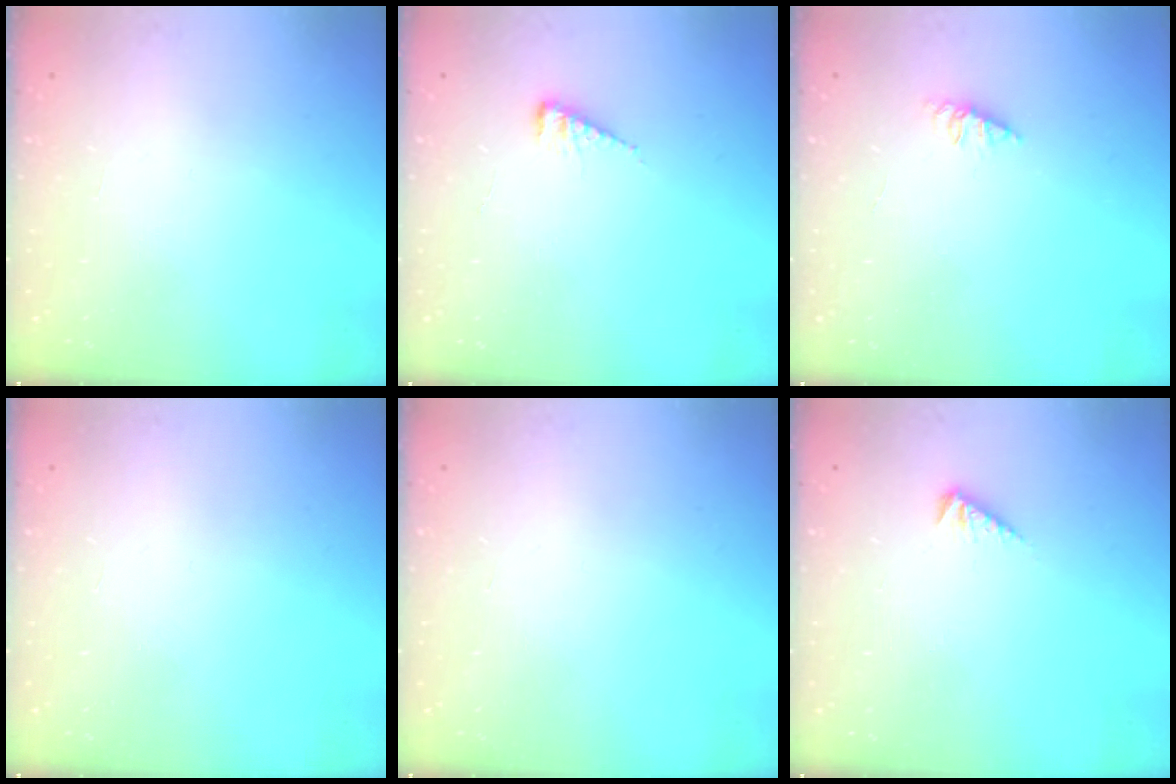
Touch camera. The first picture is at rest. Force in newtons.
{"total": 5.2, "press": 5.2, "slide": 0.5}
{"total": 1.6, "press": 1.6, "slide": 0.4}
{"total": 0.0}
{"total": 0.0}
{"total": 2.7, "press": 2.7, "slide": 0.6}